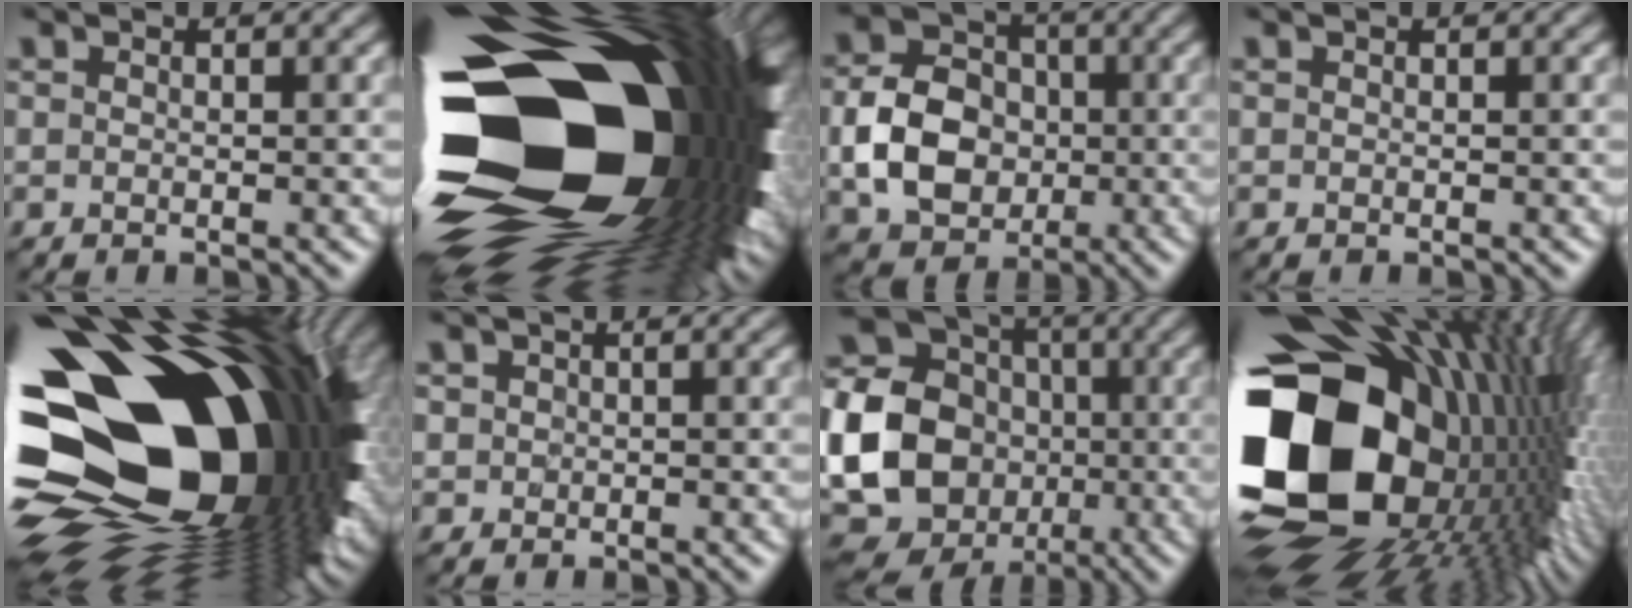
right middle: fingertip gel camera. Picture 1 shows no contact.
{"total": 21.8, "force": [-2.6, 11.9, 18.1], "torque": [-0.323, -0.053, -0.053]}
{"total": 6.7, "force": [-1.5, 5.2, 4.0], "torque": [-0.075, 0.005, -0.031]}
{"total": 0.0}
{"total": 20.8, "force": [0.5, 12.4, 16.8], "torque": [-0.293, -0.059, 0.023]}
{"total": 1.6, "force": [0.6, 1.4, 0.6], "torque": [-0.016, 0.008, 0.017]}
{"total": 24.3, "force": [-3.5, 22.5, 8.6], "torque": [-0.216, 0.001, -0.106]}
{"total": 20.5, "force": [-0.8, 13.6, 15.4], "torque": [-0.329, -0.044, 0.007]}